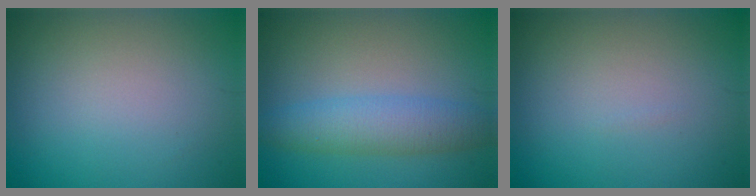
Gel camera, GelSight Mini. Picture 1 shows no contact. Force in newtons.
{"total": 4.1, "press": 4.1, "slide": 0.2}
{"total": 0.0}